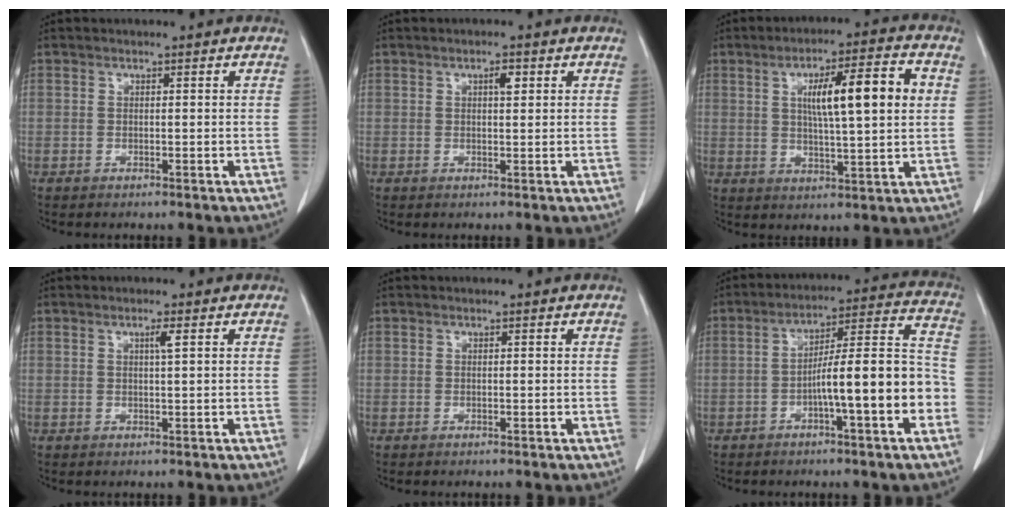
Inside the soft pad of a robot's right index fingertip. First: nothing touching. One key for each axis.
{"total": 1.7, "fx": 0.7, "fy": 0.5, "fz": 1.5, "tx": -0.026, "ty": 0.000, "tz": 0.010}
{"total": 11.9, "fx": 2.6, "fy": 1.2, "fz": 11.6, "tx": -0.181, "ty": 0.013, "tz": 0.042}
{"total": 1.4, "fx": 0.6, "fy": -0.2, "fz": 1.3, "tx": -0.025, "ty": -0.001, "tz": 0.010}
{"total": 0.0}
{"total": 13.5, "fx": -4.2, "fy": 1.0, "fz": 12.8, "tx": -0.190, "ty": 0.029, "tz": -0.065}